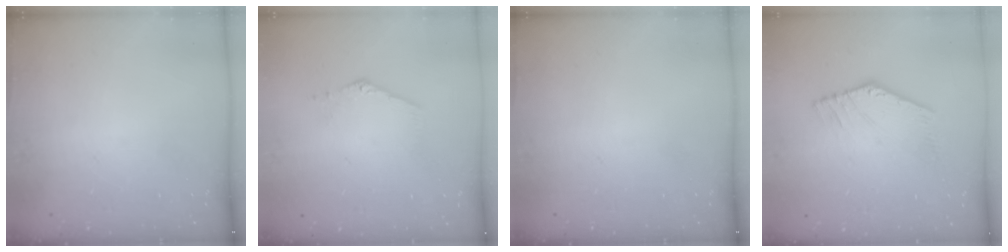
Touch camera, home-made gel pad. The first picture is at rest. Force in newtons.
{"total": 1.9, "press": 1.9, "slide": 0.1}
{"total": 0.0}
{"total": 2.7, "press": 2.7, "slide": 0.3}